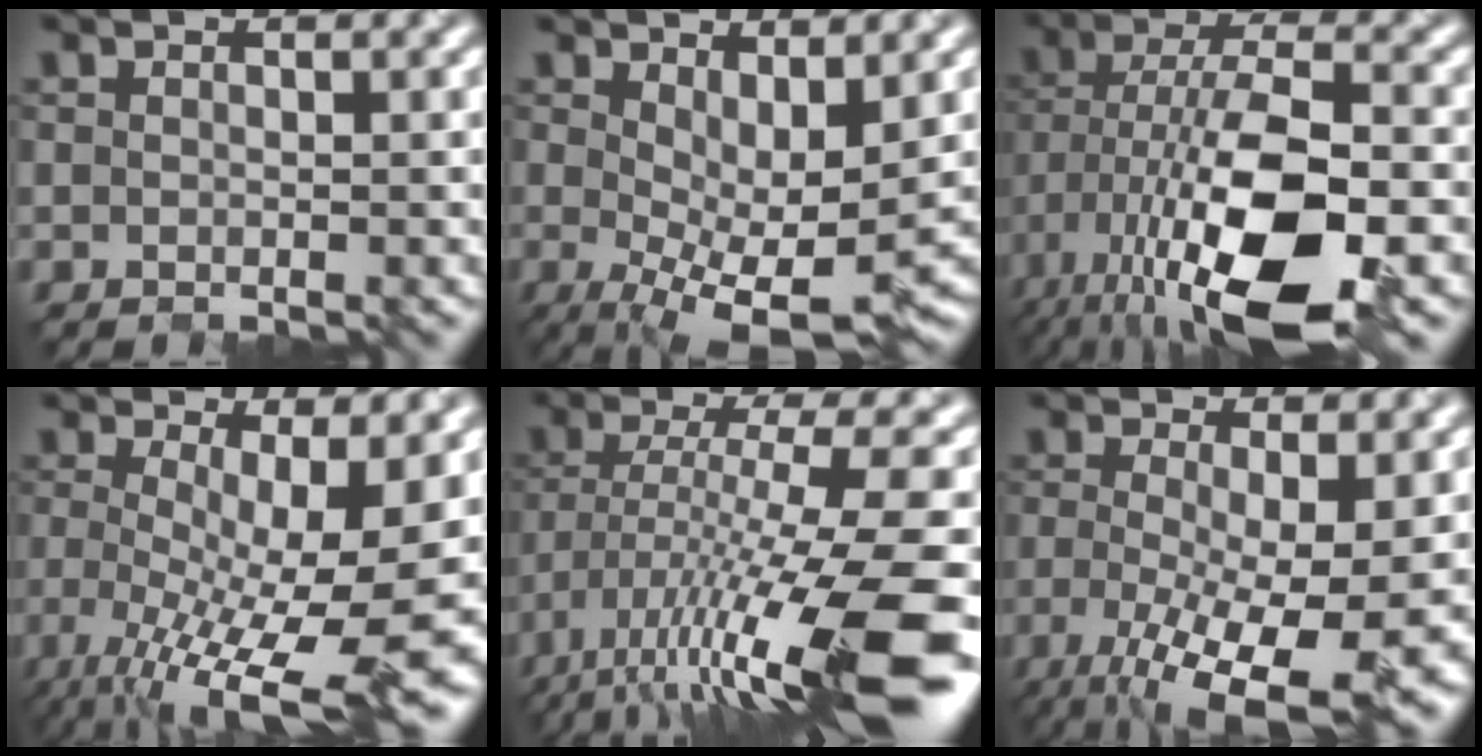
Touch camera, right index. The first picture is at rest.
{"total": 7.0, "force": [-0.2, 2.4, 6.6], "torque": [-0.111, -0.018, 0.002]}
{"total": 15.1, "force": [-5.9, 6.2, 12.4], "torque": [-0.232, -0.026, -0.102]}
{"total": 15.2, "force": [-3.4, 5.2, 13.9], "torque": [-0.201, -0.036, -0.031]}
{"total": 14.7, "force": [-7.1, 3.1, 12.5], "torque": [-0.219, -0.016, -0.110]}
{"total": 12.8, "force": [-3.9, 3.9, 11.5], "torque": [-0.186, -0.023, -0.051]}